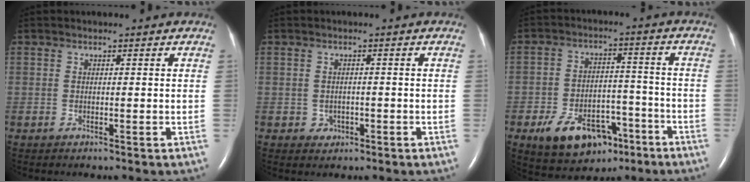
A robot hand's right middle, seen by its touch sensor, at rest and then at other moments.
{"total": 1.7, "force": [-0.6, 1.5, 0.5], "torque": [-0.008, 0.006, -0.003]}
{"total": 12.9, "force": [-7.4, 7.2, 7.7], "torque": [-0.123, 0.012, -0.108]}